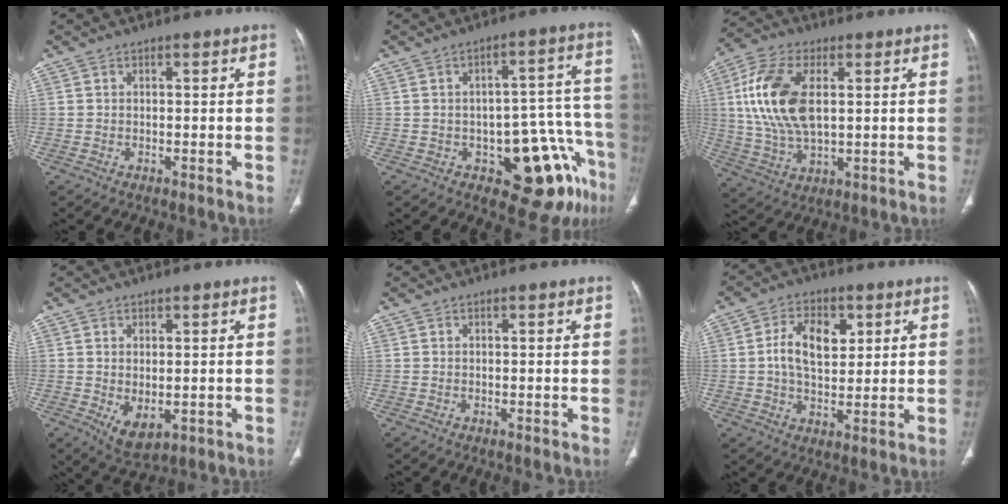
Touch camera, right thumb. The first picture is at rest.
{"total": 14.6, "force": [-7.4, 6.2, 10.9], "torque": [-0.092, 0.062, -0.088]}
{"total": 15.6, "force": [2.8, 8.4, 12.8], "torque": [-0.264, 0.001, 0.056]}
{"total": 5.2, "force": [-0.9, 2.9, 4.3], "torque": [-0.067, -0.010, 0.003]}
{"total": 0.0}
{"total": 9.4, "force": [2.3, 5.9, 6.9], "torque": [-0.095, -0.003, 0.040]}